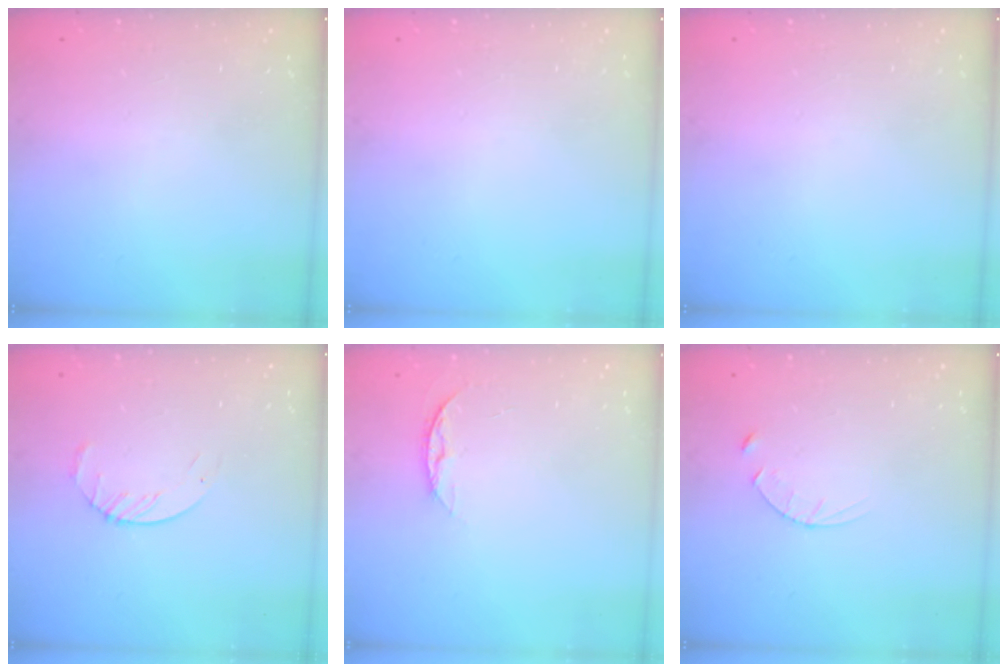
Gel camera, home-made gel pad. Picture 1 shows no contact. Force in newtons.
{"total": 0.0}
{"total": 0.0}
{"total": 3.8, "press": 3.8, "slide": 0.4}
{"total": 6.4, "press": 6.3, "slide": 0.8}
{"total": 3.9, "press": 3.9, "slide": 0.4}